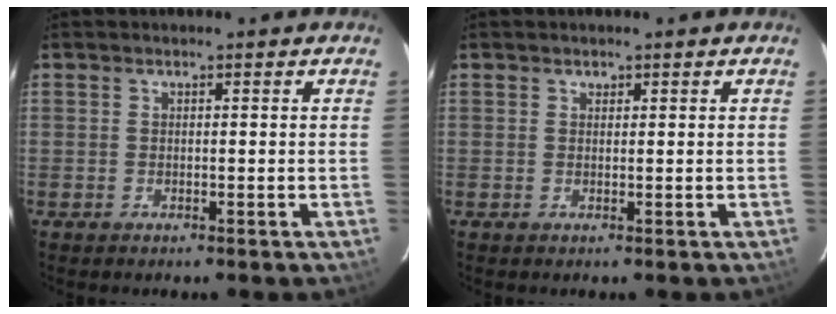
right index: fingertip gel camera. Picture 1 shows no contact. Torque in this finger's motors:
{"motor_torque": [0.01, 0.00, 0.00, 0.01]}